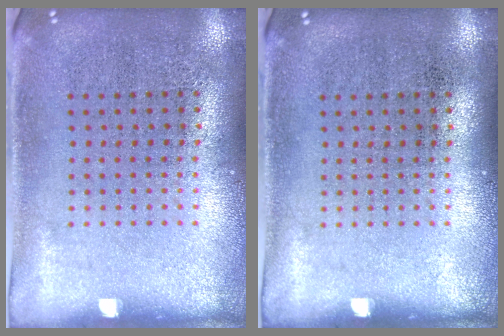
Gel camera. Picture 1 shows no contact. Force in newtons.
{"total": 0.0}